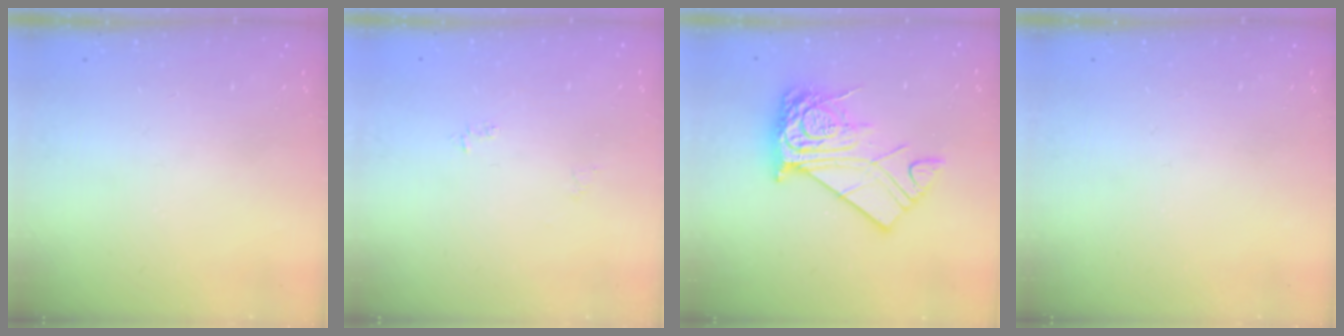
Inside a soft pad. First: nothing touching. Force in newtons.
{"total": 3.1, "press": 3.1, "slide": 0.5}
{"total": 14.8, "press": 14.8, "slide": 1.3}
{"total": 0.0}